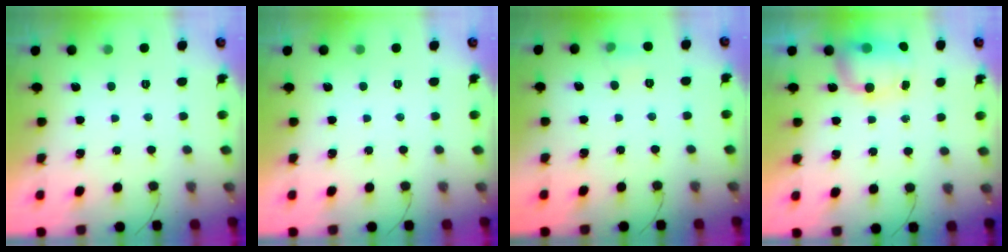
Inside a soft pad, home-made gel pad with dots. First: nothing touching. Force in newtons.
{"total": 0.0}
{"total": 5.6, "press": 5.4, "slide": 1.7}
{"total": 8.6, "press": 7.8, "slide": 3.7}